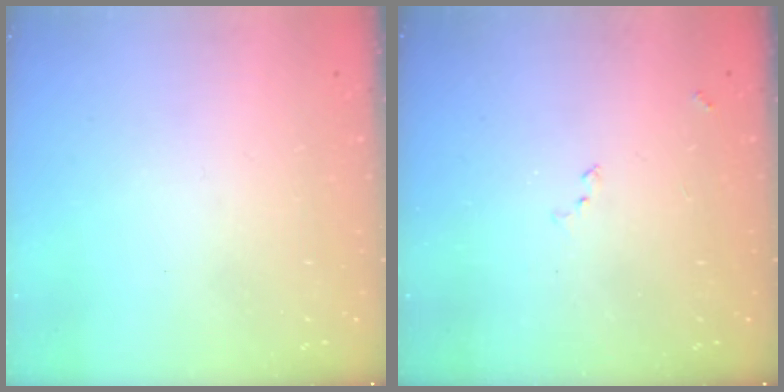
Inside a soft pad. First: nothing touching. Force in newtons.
{"total": 6.4, "press": 6.4, "slide": 0.9}